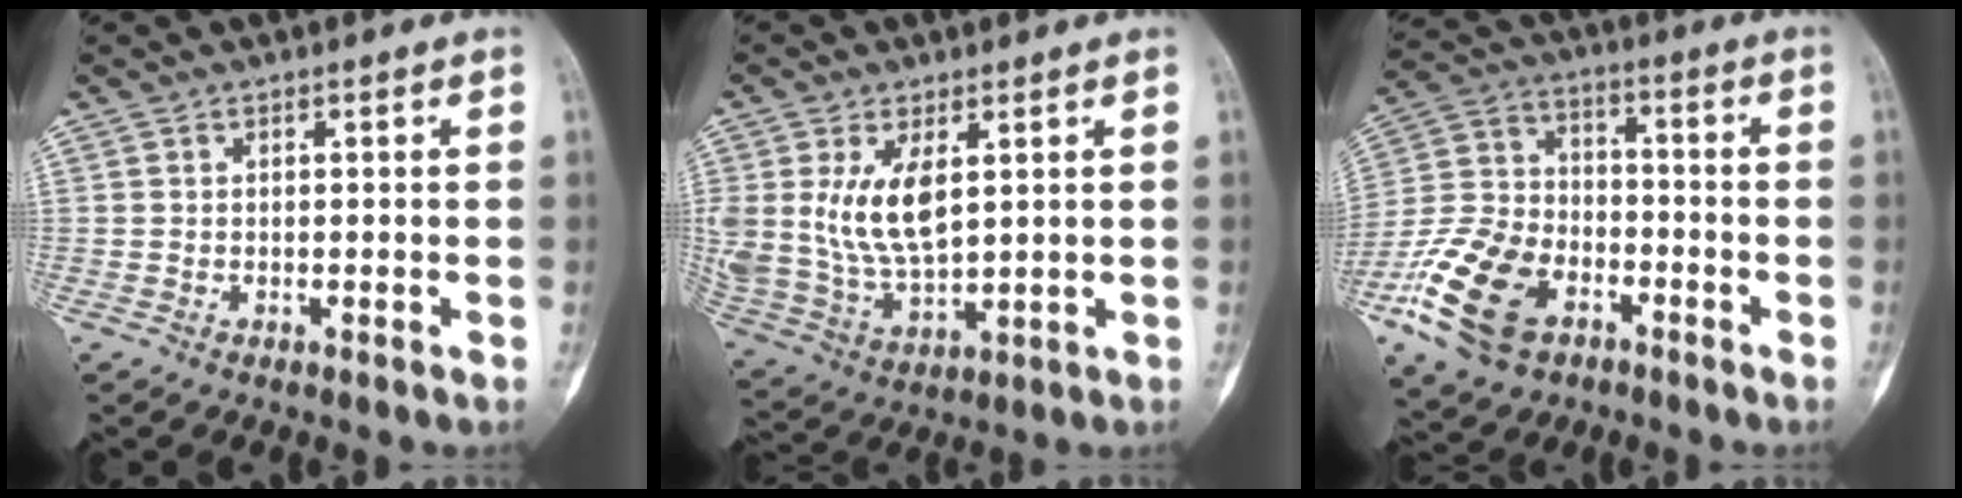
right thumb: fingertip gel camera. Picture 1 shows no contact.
{"total": 12.4, "force": [3.4, 6.3, 10.1], "torque": [-0.200, -0.018, 0.082]}
{"total": 17.4, "force": [-8.2, 11.0, 10.7], "torque": [-0.199, 0.042, -0.156]}